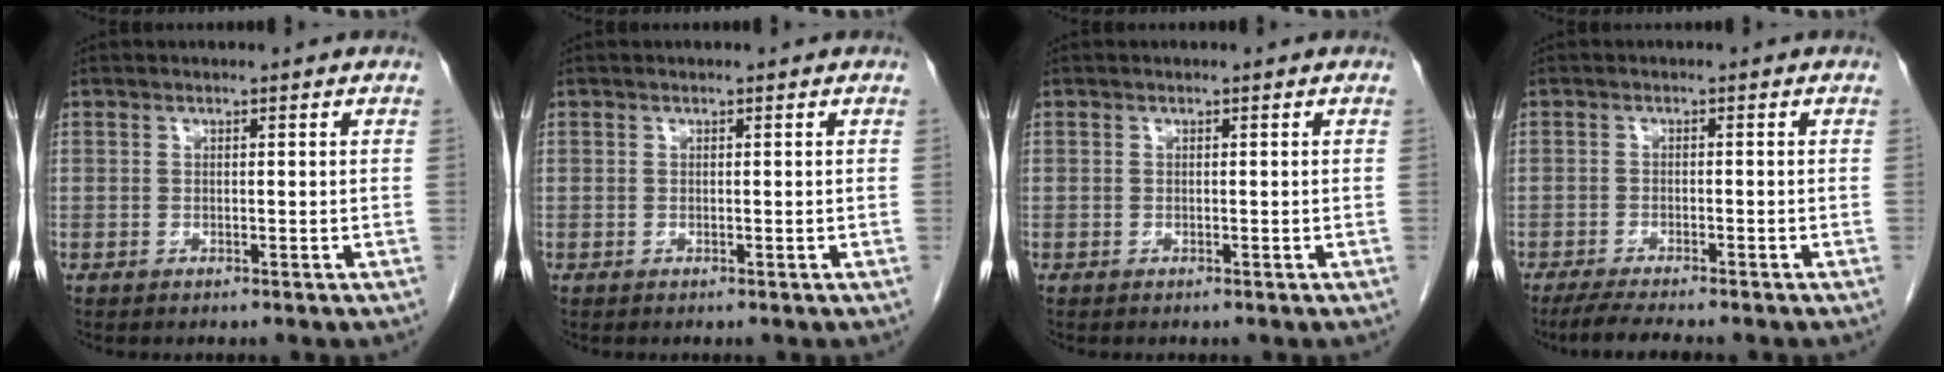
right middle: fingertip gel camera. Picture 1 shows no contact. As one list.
[{"total": 0.0}, {"total": 0.0}, {"total": 6.0, "force": [-5.0, 0.4, 3.2], "torque": [-0.053, -0.016, -0.079]}]